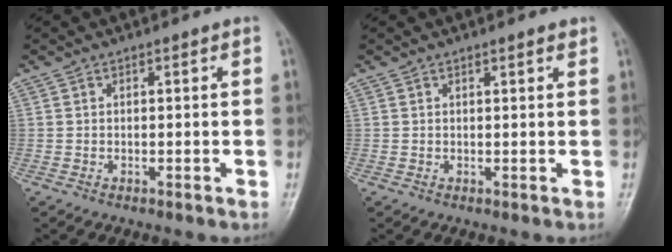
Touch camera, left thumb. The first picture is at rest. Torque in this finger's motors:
{"motor_torque": [-0.15, -0.08, -0.15, -0.04, 0.04]}